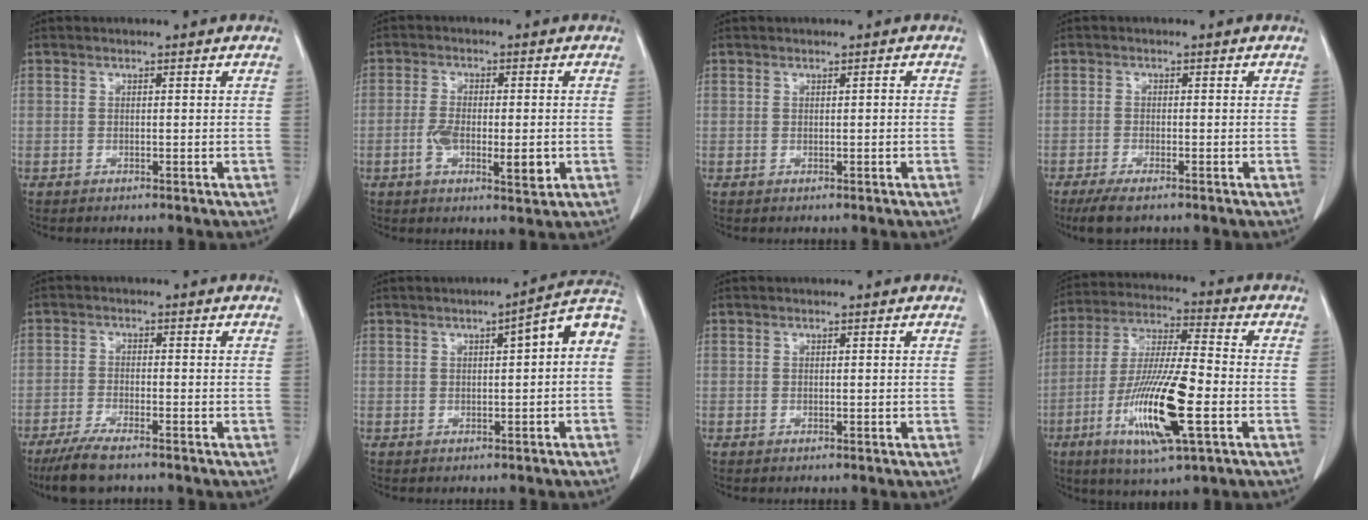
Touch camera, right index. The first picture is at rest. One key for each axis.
{"total": 6.8, "fx": -1.8, "fy": 2.2, "fz": 6.2, "tx": -0.107, "ty": -0.006, "tz": -0.026}
{"total": 0.0}
{"total": 4.3, "fx": -3.2, "fy": 0.9, "fz": 2.7, "tx": -0.054, "ty": -0.009, "tz": -0.054}
{"total": 6.4, "fx": -5.0, "fy": 1.0, "fz": 3.8, "tx": -0.076, "ty": -0.017, "tz": -0.089}
{"total": 6.3, "fx": 0.8, "fy": 0.9, "fz": 6.2, "tx": -0.077, "ty": 0.023, "tz": 0.003}
{"total": 0.0}
{"total": 16.4, "fx": -5.4, "fy": 1.9, "fz": 15.3, "tx": -0.302, "ty": -0.020, "tz": -0.095}